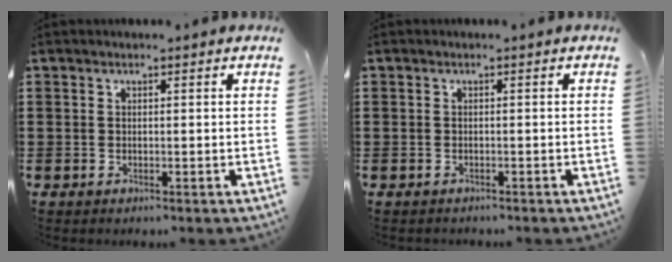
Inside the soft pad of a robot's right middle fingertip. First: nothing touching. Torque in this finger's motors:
{"motor_torque": [-0.26, 0.18, -0.46, -0.15]}